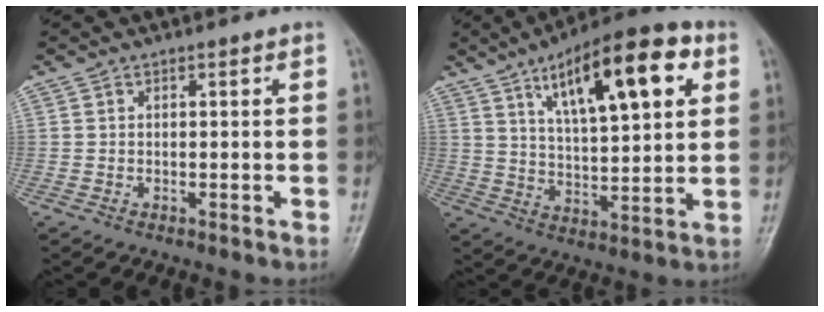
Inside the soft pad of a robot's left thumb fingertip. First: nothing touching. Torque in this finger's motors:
{"motor_torque": [0.62, 0.62, 1.72, -1.05, 0.36]}